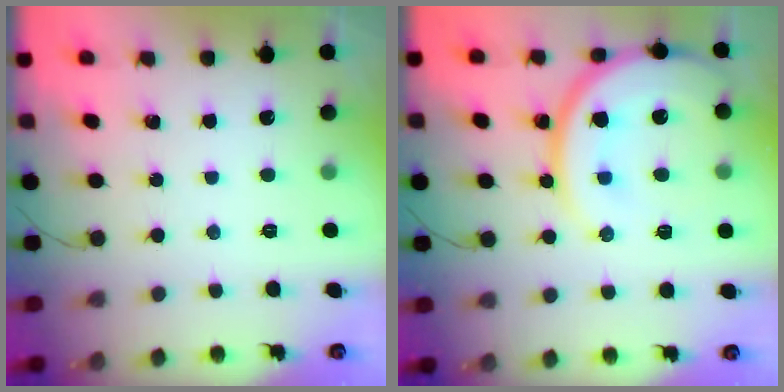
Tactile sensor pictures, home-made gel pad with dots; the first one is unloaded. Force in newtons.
{"total": 16.7, "press": 16.7, "slide": 1.3}